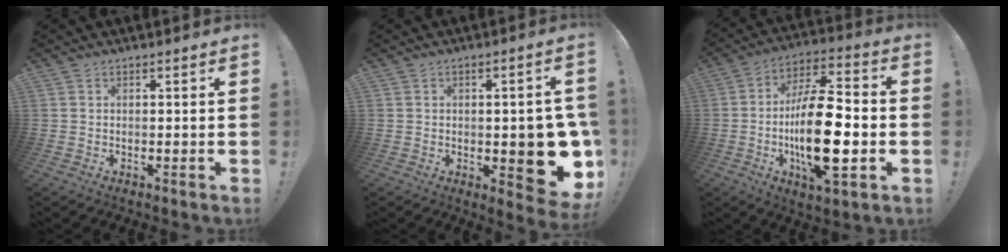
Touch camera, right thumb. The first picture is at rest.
{"total": 13.1, "force": [-2.4, 5.8, 11.5], "torque": [-0.118, -0.001, -0.026]}
{"total": 21.0, "force": [-3.5, 7.8, 19.1], "torque": [-0.352, 0.001, -0.058]}